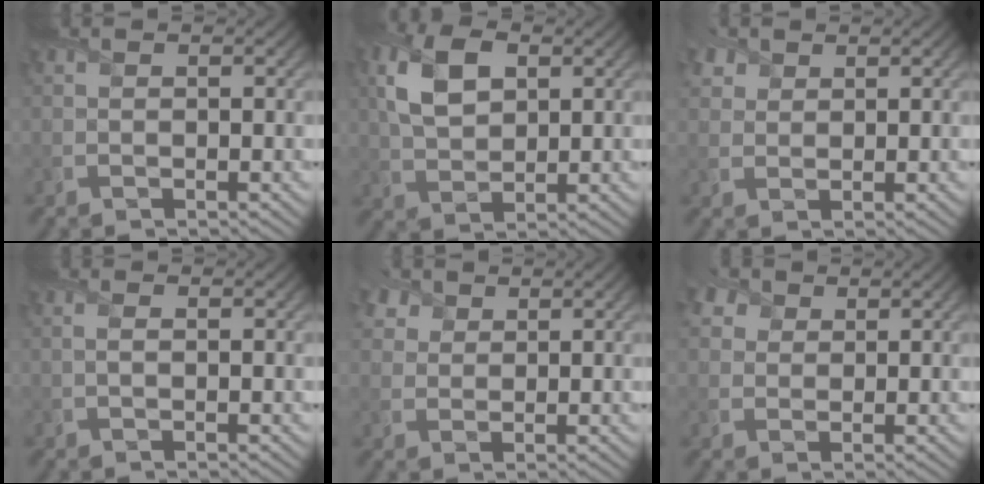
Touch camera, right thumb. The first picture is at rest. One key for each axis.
{"total": 7.4, "fx": 2.3, "fy": 4.6, "fz": 5.4, "tx": -0.125, "ty": 0.008, "tz": 0.041}
{"total": 2.8, "fx": 1.9, "fy": 1.9, "fz": 0.7, "tx": -0.020, "ty": 0.002, "tz": 0.043}
{"total": 0.8, "fx": 0.1, "fy": 0.1, "fz": 0.8, "tx": -0.020, "ty": 0.002, "tz": 0.002}
{"total": 3.9, "fx": 2.6, "fy": 2.7, "fz": 1.2, "tx": -0.038, "ty": -0.003, "tz": 0.057}
{"total": 4.5, "fx": 2.6, "fy": 3.2, "fz": 1.7, "tx": -0.053, "ty": 0.006, "tz": 0.043}